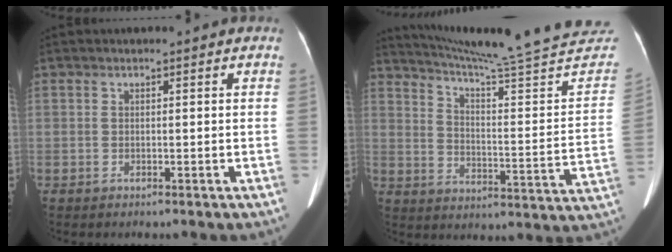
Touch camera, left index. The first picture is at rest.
{"total": 30.3, "force": [27.8, 0.3, 12.1], "torque": [-0.189, -0.122, 0.353]}